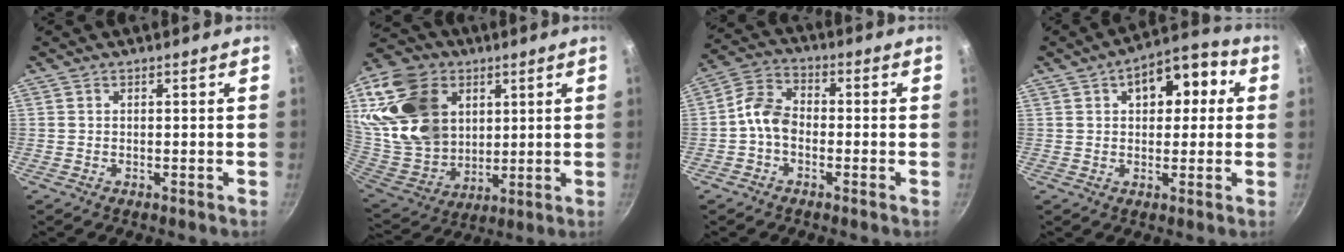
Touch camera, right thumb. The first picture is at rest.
{"total": 22.9, "force": [8.0, 17.2, 12.9], "torque": [-0.230, -0.028, 0.161]}
{"total": 6.7, "force": [-1.5, 4.8, 4.4], "torque": [-0.075, 0.029, -0.044]}
{"total": 11.7, "force": [3.1, 7.2, 8.7], "torque": [-0.083, 0.027, 0.033]}